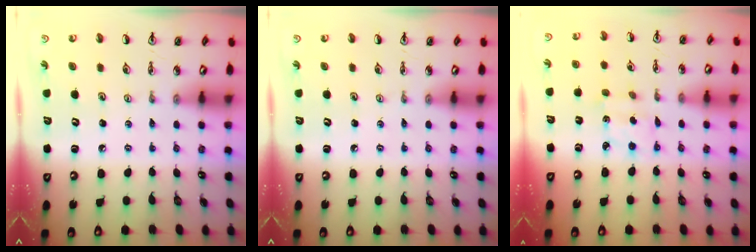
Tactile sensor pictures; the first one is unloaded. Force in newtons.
{"total": 0.0}
{"total": 2.6, "press": 2.6, "slide": 0.6}